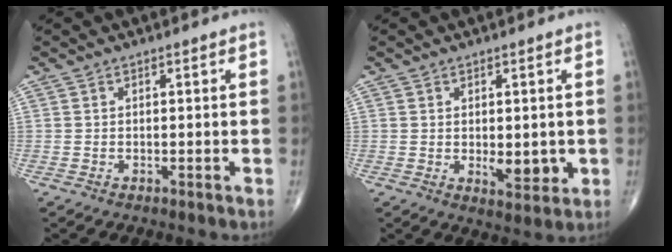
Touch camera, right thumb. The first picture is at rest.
{"total": 5.4, "force": [-0.4, 2.7, 4.7], "torque": [-0.047, -0.011, 0.002]}